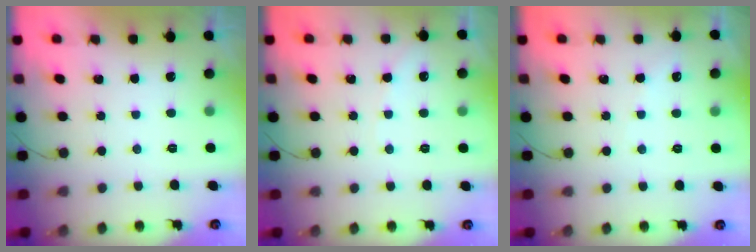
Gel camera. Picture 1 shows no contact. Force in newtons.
{"total": 3.5, "press": 3.5, "slide": 0.4}
{"total": 2.7, "press": 2.6, "slide": 0.5}